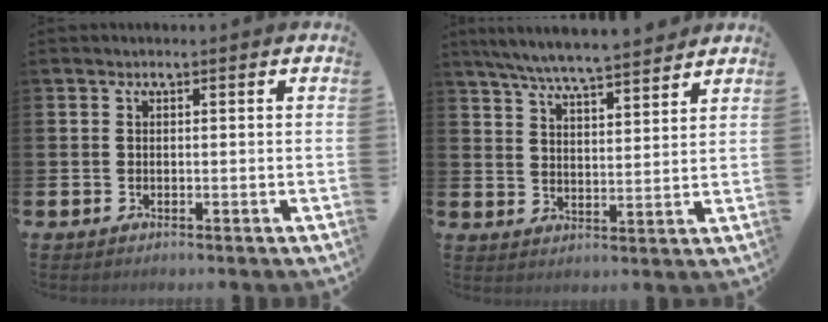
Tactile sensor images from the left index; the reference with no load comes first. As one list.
[{"total": 6.8, "force": [6.5, 0.2, 1.8], "torque": [-0.058, -0.035, 0.117]}]